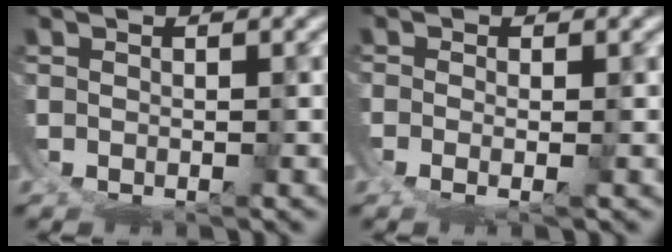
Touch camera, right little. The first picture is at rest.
{"total": 1.8, "force": [0.3, -1.4, 1.1], "torque": [-0.015, -0.005, 0.008]}